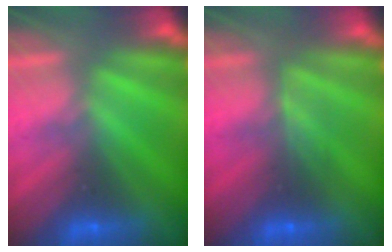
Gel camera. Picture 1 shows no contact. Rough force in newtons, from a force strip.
{"total": 2.4}